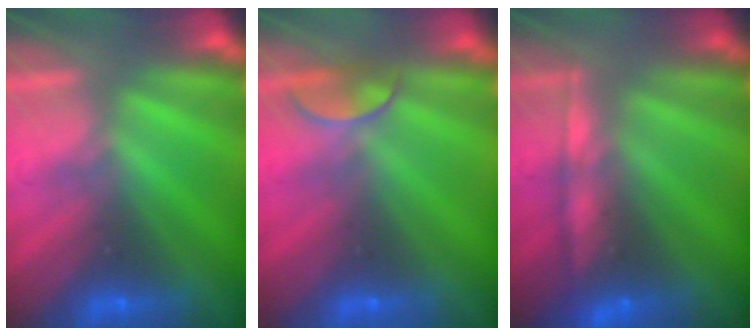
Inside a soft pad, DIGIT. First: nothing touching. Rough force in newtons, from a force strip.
{"total": 2.4}
{"total": 6.9}